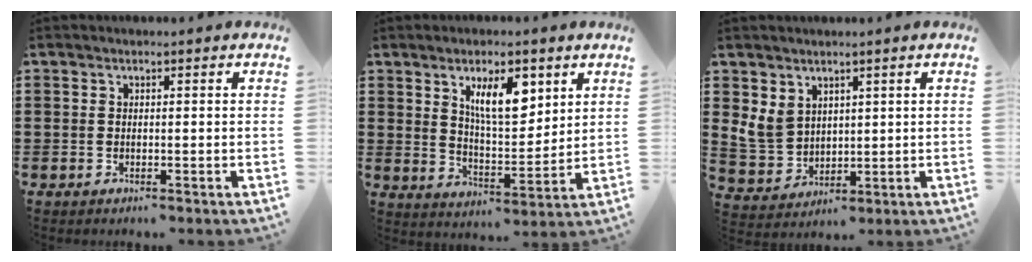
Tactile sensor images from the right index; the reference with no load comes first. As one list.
[{"total": 8.8, "force": [4.3, 3.6, 6.8], "torque": [-0.122, 0.000, 0.071]}, {"total": 5.5, "force": [2.5, 4.4, 2.1], "torque": [-0.072, 0.007, 0.047]}]